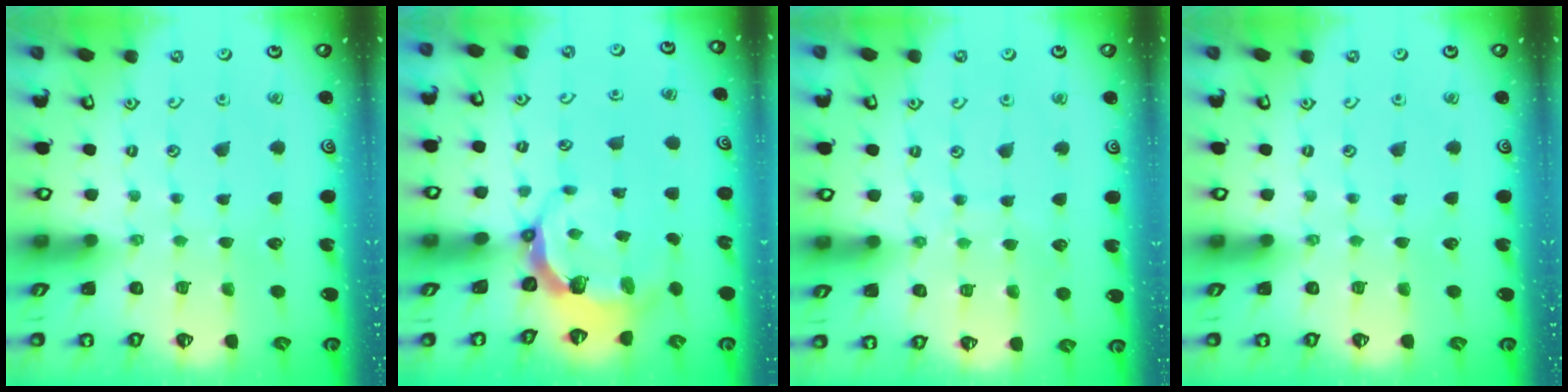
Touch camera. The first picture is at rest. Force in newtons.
{"total": 6.9, "press": 5.2, "slide": 4.5}
{"total": 6.2, "press": 6.2, "slide": 0.7}
{"total": 0.0}